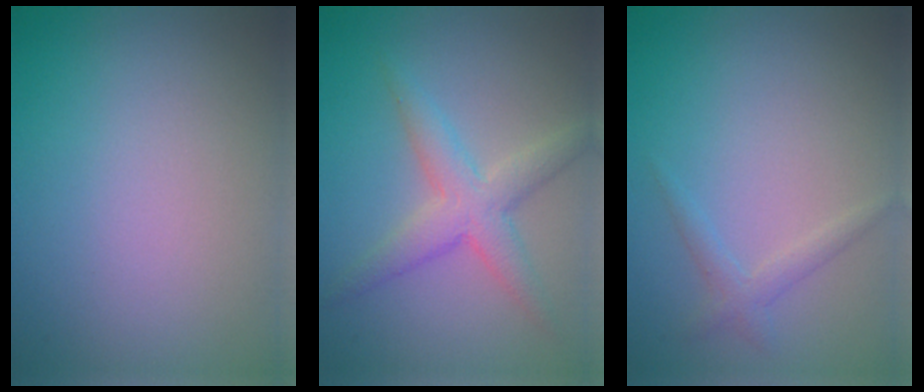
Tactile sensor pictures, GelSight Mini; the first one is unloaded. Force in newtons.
{"total": 3.6, "press": 3.6, "slide": 0.1}
{"total": 1.5, "press": 1.5, "slide": 0.1}